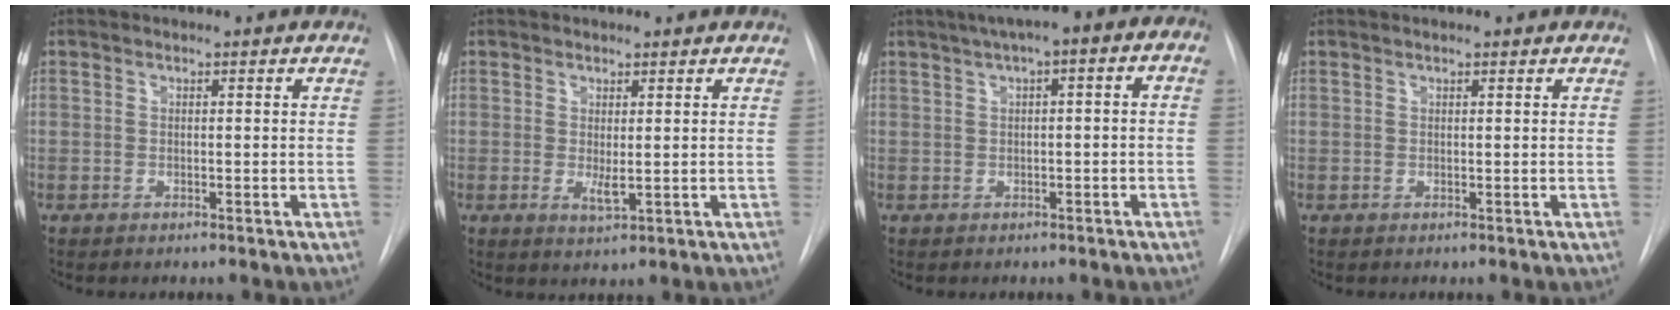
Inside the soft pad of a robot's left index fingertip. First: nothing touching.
{"total": 2.0, "force": [0.3, 0.6, 1.9], "torque": [-0.035, -0.008, 0.012]}
{"total": 7.6, "force": [2.5, 2.2, 6.8], "torque": [-0.097, 0.041, 0.026]}
{"total": 1.0, "force": [0.9, 0.2, 0.6], "torque": [-0.012, 0.011, 0.013]}